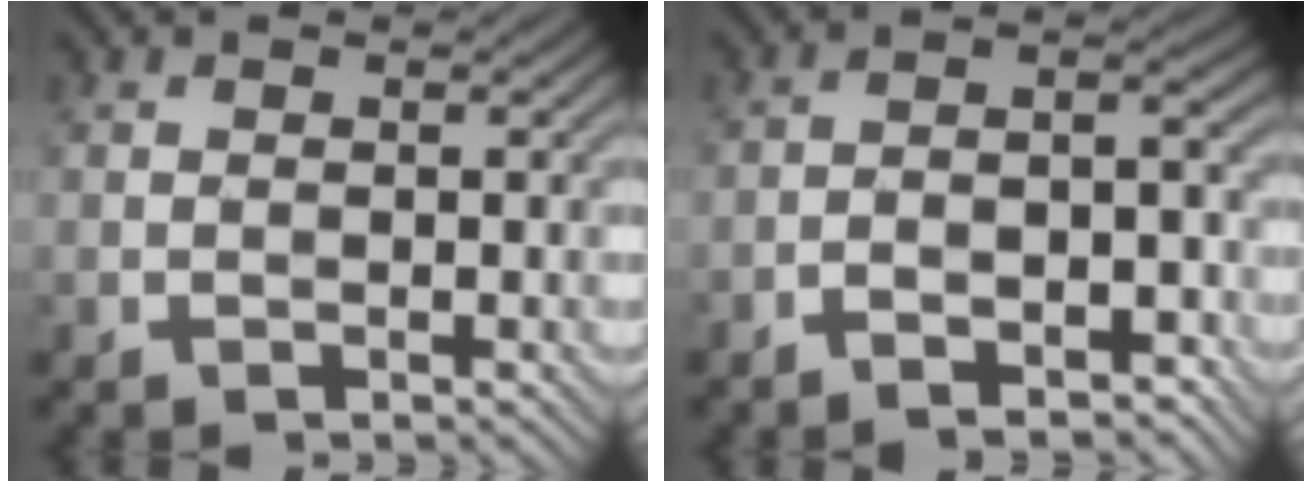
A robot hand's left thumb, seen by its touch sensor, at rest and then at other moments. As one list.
[{"total": 6.3, "force": [-4.3, 1.9, 4.2], "torque": [-0.066, 0.003, -0.070]}]